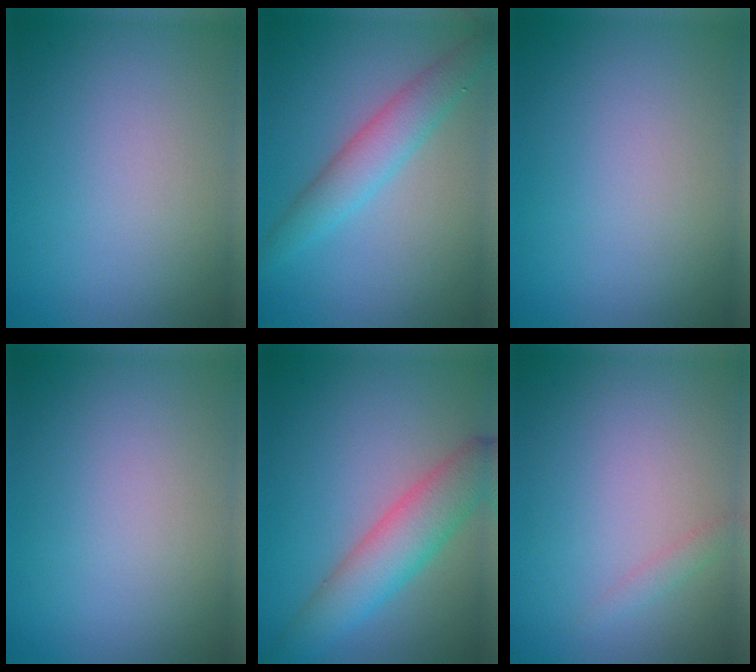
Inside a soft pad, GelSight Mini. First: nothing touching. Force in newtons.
{"total": 3.8, "press": 3.8, "slide": 0.1}
{"total": 0.0}
{"total": 0.0}
{"total": 5.4, "press": 5.4, "slide": 0.1}
{"total": 0.9, "press": 0.9, "slide": 0.0}